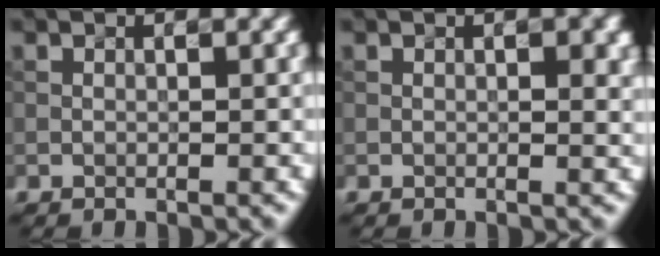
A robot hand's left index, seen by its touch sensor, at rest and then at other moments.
{"total": 2.2, "force": [0.5, 0.7, 2.0], "torque": [-0.017, 0.003, 0.012]}